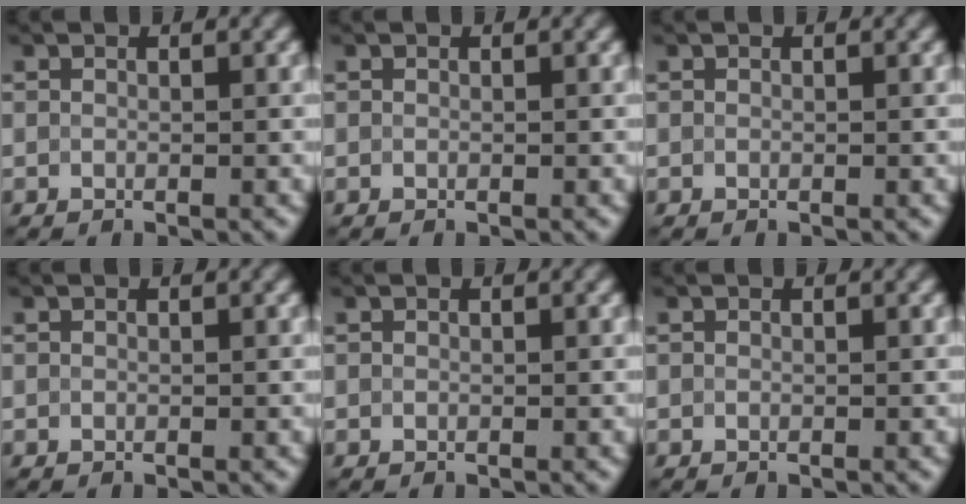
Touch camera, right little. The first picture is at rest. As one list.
[{"total": 0.0}, {"total": 0.0}, {"total": 0.0}, {"total": 0.0}, {"total": 0.0}]